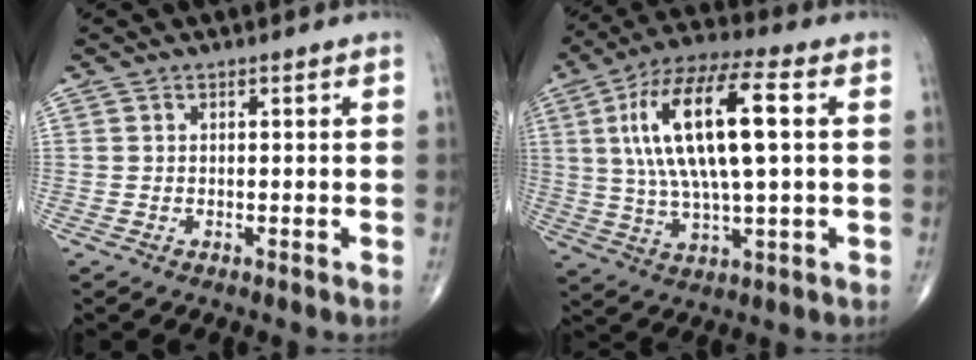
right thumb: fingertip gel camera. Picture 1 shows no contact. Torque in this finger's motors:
{"motor_torque": [0.18, 3.80, 1.91, 0.86, 0.68]}